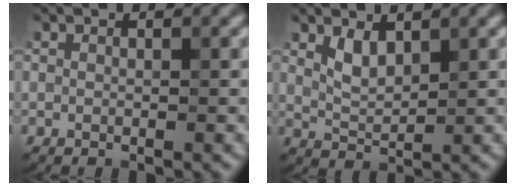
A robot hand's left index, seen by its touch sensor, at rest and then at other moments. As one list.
[{"total": 2.0, "force": [1.0, 0.9, 1.5], "torque": [-0.035, -0.007, 0.024]}]